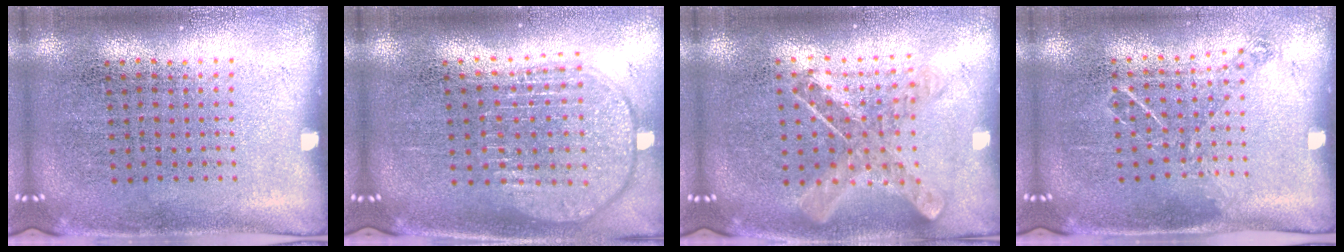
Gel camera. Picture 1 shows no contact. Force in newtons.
{"total": 1.8, "press": 1.5, "slide": 1.0}
{"total": 0.9, "press": 0.9, "slide": 0.2}
{"total": 0.8, "press": 0.8, "slide": 0.2}